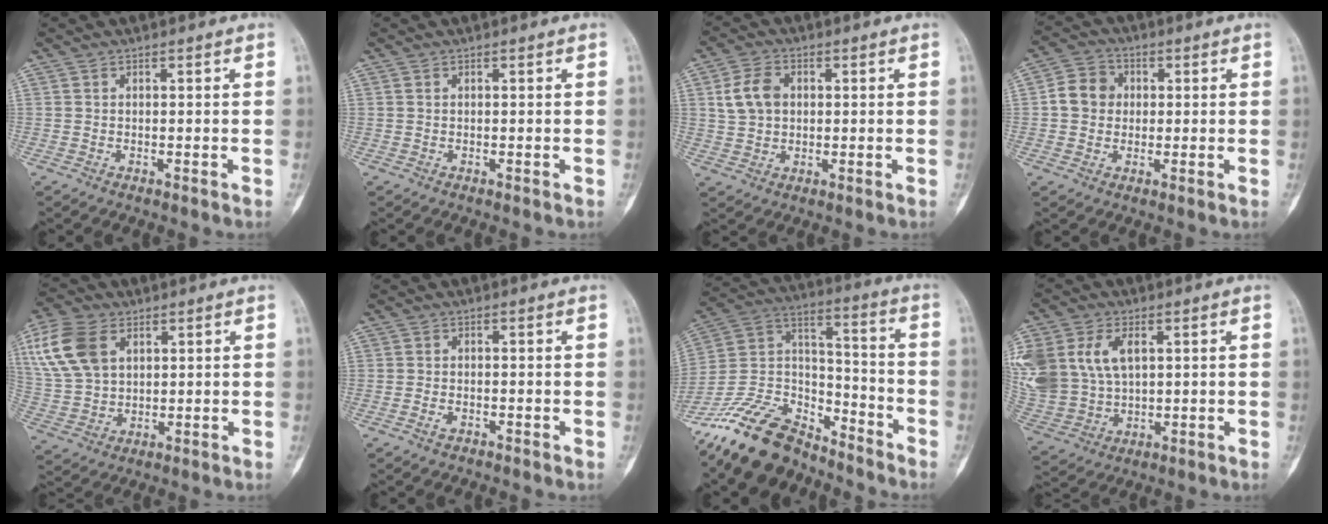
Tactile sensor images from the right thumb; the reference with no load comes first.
{"total": 0.0}
{"total": 6.6, "force": [1.3, 4.8, 4.3], "torque": [-0.073, 0.006, 0.024]}
{"total": 6.5, "force": [0.4, 5.8, 3.0], "torque": [-0.035, 0.013, -0.003]}
{"total": 13.7, "force": [5.2, 9.0, 9.0], "torque": [-0.183, -0.004, 0.108]}
{"total": 1.3, "force": [-0.8, 0.7, 0.7], "torque": [-0.015, 0.003, -0.016]}
{"total": 18.6, "force": [-15.2, 8.4, 6.6], "torque": [-0.106, 0.102, -0.284]}
{"total": 19.9, "force": [5.5, 14.0, 13.0], "torque": [-0.319, 0.014, 0.122]}